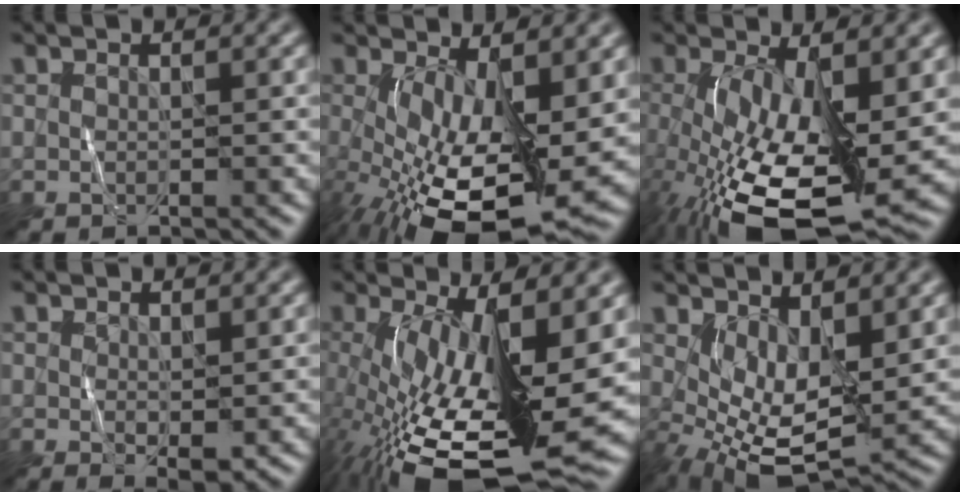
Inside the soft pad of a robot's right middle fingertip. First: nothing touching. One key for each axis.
{"total": 12.3, "fx": -1.4, "fy": 5.5, "fz": 10.9, "tx": -0.183, "ty": -0.035, "tz": -0.009}
{"total": 13.7, "fx": -3.0, "fy": 6.1, "fz": 11.9, "tx": -0.233, "ty": -0.040, "tz": -0.038}
{"total": 1.3, "fx": 0.3, "fy": 0.6, "fz": 1.1, "tx": -0.018, "ty": -0.006, "tz": 0.011}
{"total": 15.1, "fx": -2.1, "fy": 5.5, "fz": 13.9, "tx": -0.241, "ty": -0.033, "tz": -0.023}
{"total": 6.0, "fx": 1.1, "fy": 3.0, "fz": 5.1, "tx": -0.101, "ty": -0.021, "tz": 0.029}